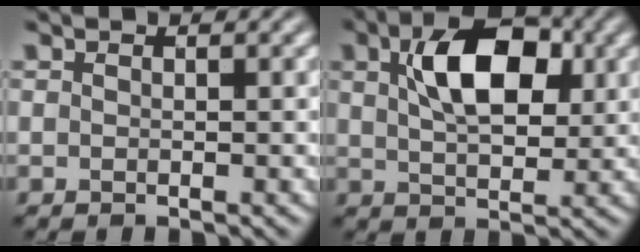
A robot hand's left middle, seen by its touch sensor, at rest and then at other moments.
{"total": 7.4, "force": [1.9, 3.9, 5.9], "torque": [-0.109, 0.010, 0.031]}